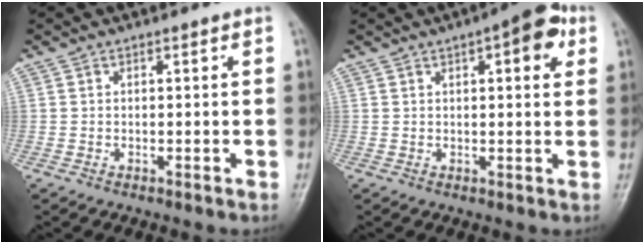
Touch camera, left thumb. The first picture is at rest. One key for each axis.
{"total": 8.1, "fx": 3.4, "fy": 2.9, "fz": 6.8, "tx": -0.068, "ty": 0.001, "tz": 0.037}